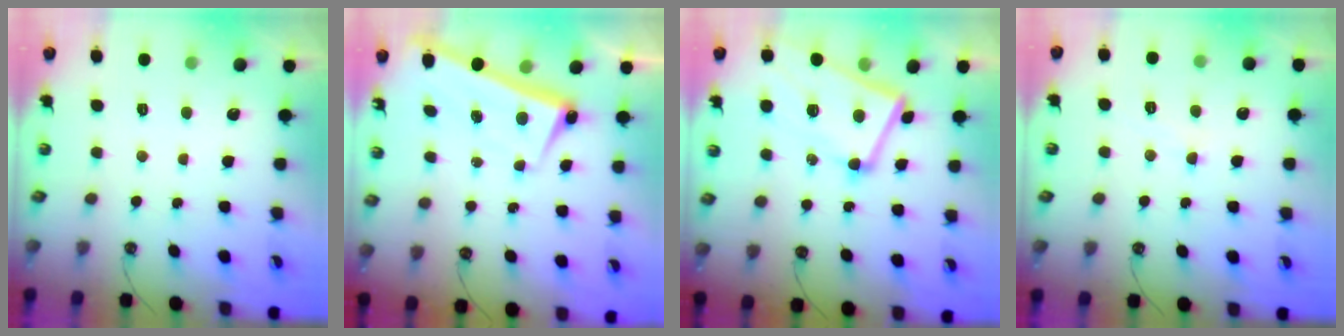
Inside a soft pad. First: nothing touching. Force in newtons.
{"total": 2.6, "press": 2.5, "slide": 0.7}
{"total": 5.1, "press": 5.0, "slide": 1.2}
{"total": 2.5, "press": 2.5, "slide": 0.1}